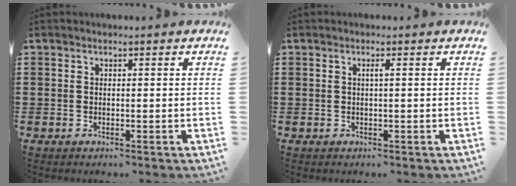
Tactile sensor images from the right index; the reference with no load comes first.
{"total": 0.8, "force": [0.1, -0.1, 0.8], "torque": [-0.013, -0.004, 0.001]}